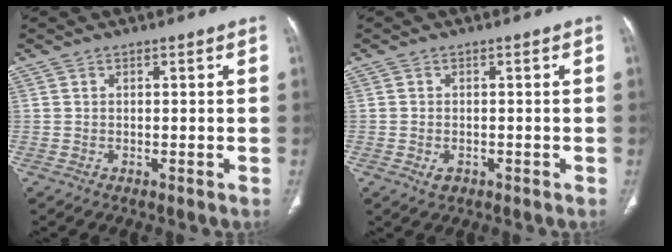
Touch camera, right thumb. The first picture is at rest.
{"total": 2.0, "force": [-0.9, 1.4, 1.2], "torque": [-0.019, 0.004, -0.008]}